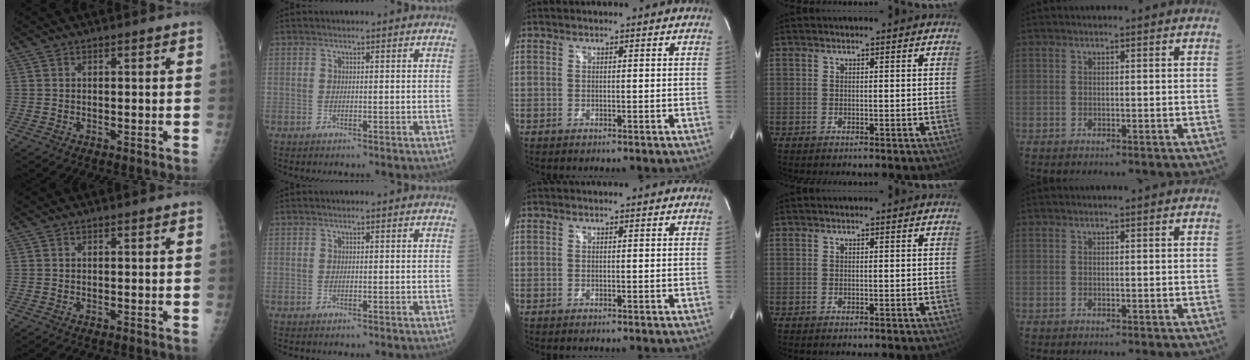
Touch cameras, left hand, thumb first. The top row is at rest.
{}